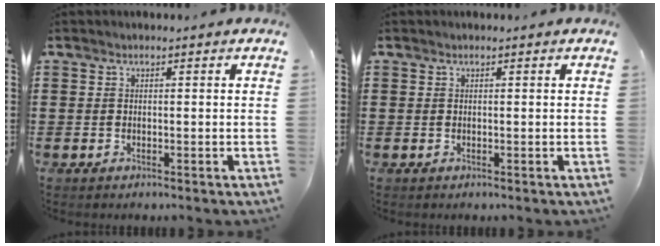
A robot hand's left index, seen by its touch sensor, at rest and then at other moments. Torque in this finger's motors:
{"motor_torque": [-0.94, 1.19, -0.02, 0.01]}